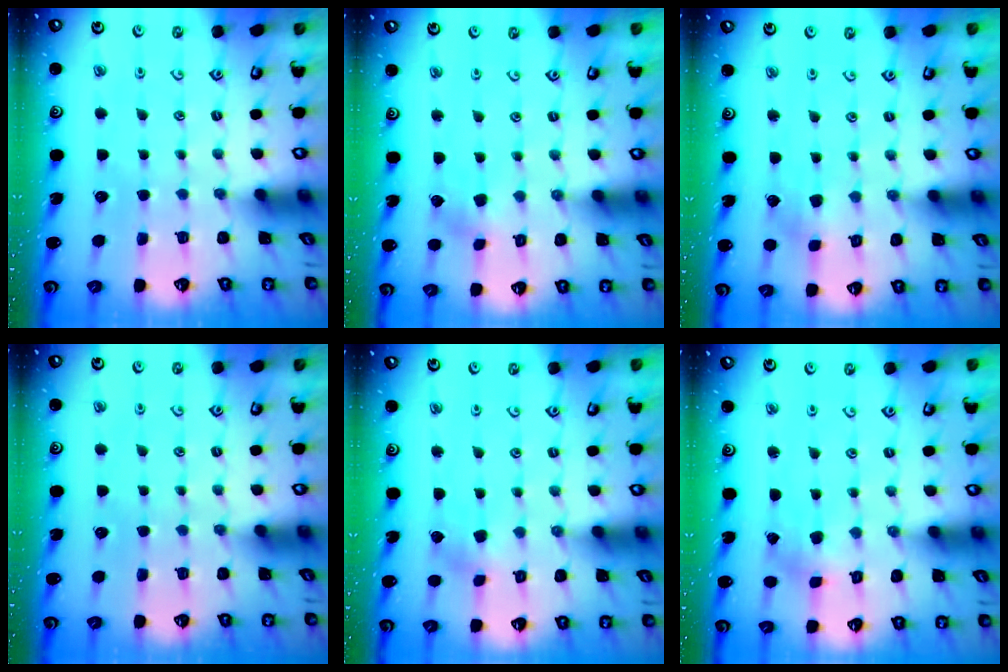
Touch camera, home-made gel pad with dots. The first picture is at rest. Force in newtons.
{"total": 2.4, "press": 2.4, "slide": 0.6}
{"total": 2.4, "press": 2.3, "slide": 0.6}
{"total": 0.0}
{"total": 2.4, "press": 2.4, "slide": 0.6}
{"total": 0.8, "press": 0.7, "slide": 0.3}